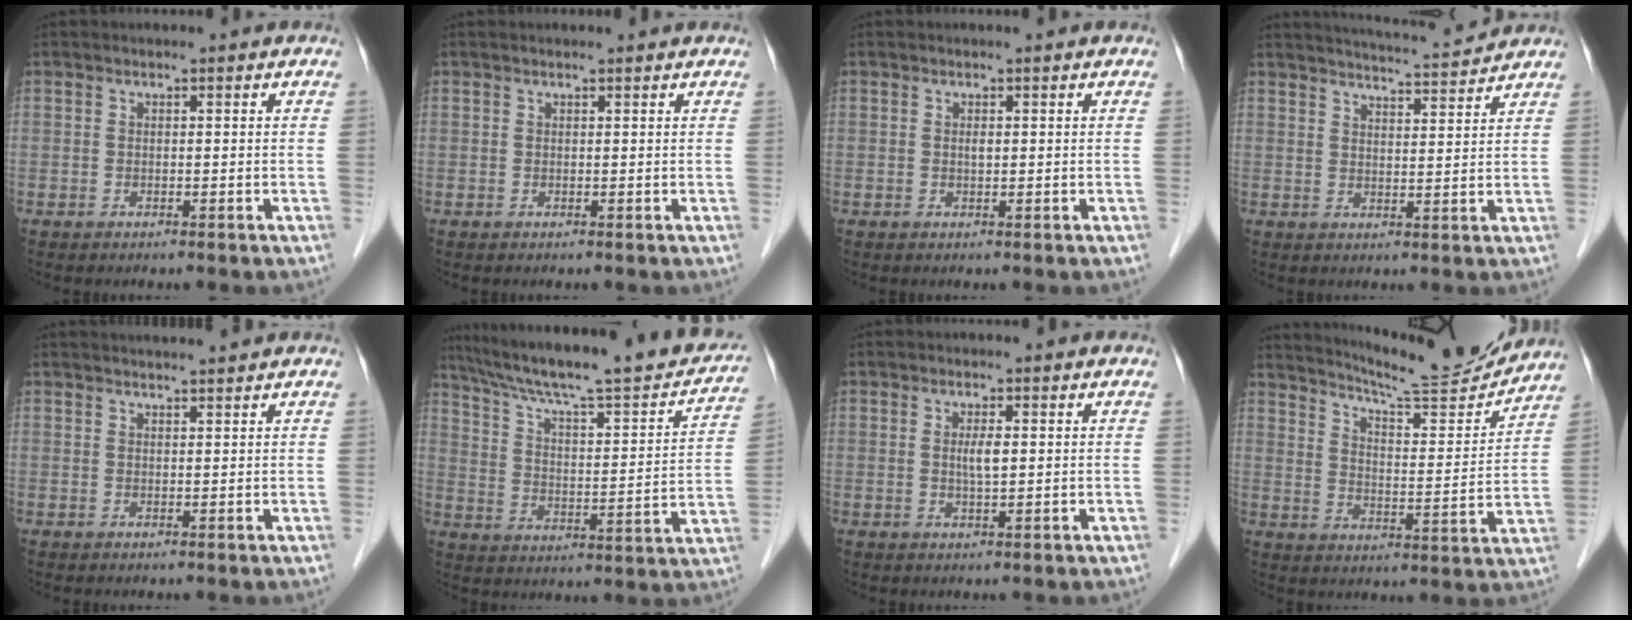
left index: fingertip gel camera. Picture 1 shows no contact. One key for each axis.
{"total": 1.7, "fx": 1.6, "fy": 0.1, "fz": 0.5, "tx": -0.009, "ty": 0.012, "tz": 0.021}
{"total": 0.6, "fx": 0.3, "fy": 0.2, "fz": 0.5, "tx": -0.014, "ty": 0.000, "tz": 0.005}
{"total": 8.1, "fx": 8.0, "fy": -0.4, "fz": 1.6, "tx": -0.036, "ty": 0.005, "tz": 0.115}
{"total": 3.9, "fx": 3.7, "fy": -0.3, "fz": 1.1, "tx": -0.015, "ty": 0.017, "tz": 0.050}
{"total": 25.9, "fx": 21.8, "fy": 3.3, "fz": 13.6, "tx": -0.216, "ty": -0.005, "tz": 0.303}
{"total": 2.2, "fx": 0.4, "fy": 0.2, "fz": 2.1, "tx": -0.042, "ty": -0.001, "tz": 0.007}
{"total": 16.0, "fx": 15.3, "fy": 0.1, "fz": 4.6, "tx": -0.081, "ty": -0.036, "tz": 0.219}